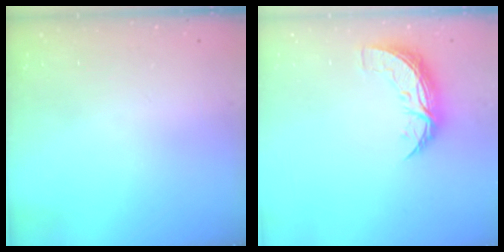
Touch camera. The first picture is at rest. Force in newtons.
{"total": 8.6, "press": 8.6, "slide": 0.1}